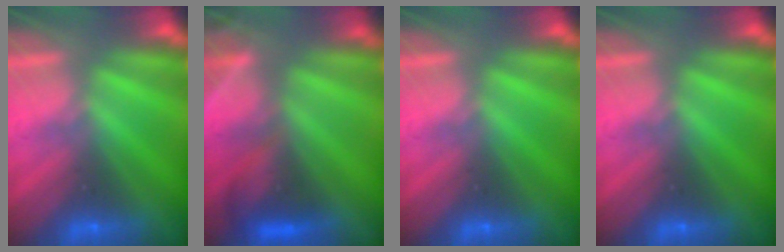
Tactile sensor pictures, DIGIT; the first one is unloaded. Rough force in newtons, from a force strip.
{"total": 5.7}
{"total": 0.0}
{"total": 0.0}